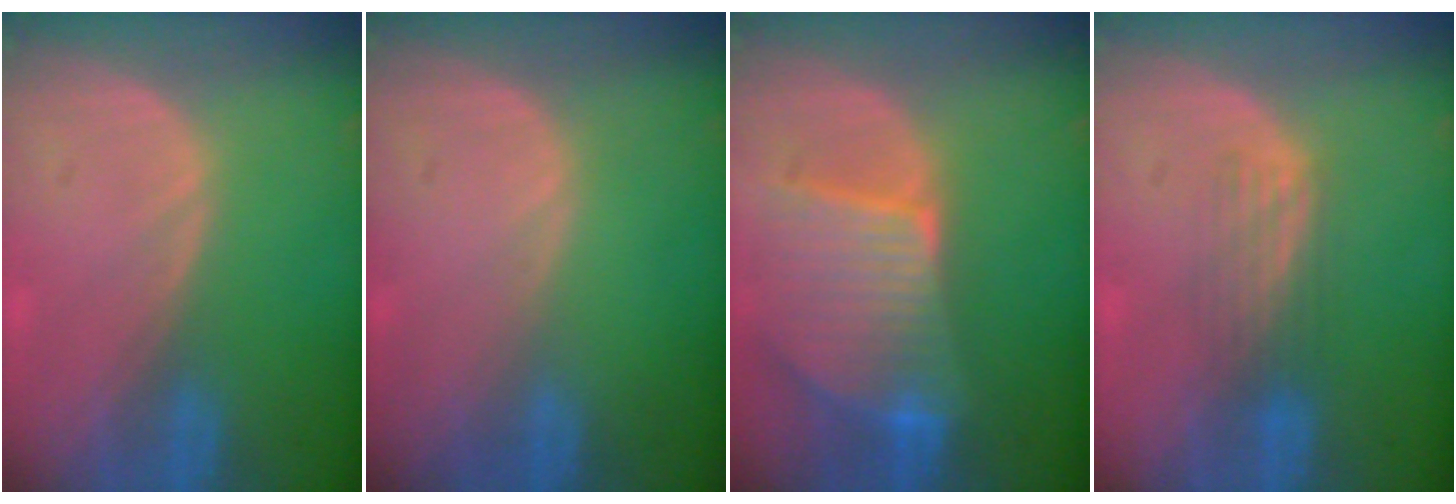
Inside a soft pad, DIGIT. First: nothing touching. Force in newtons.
{"total": 0.0}
{"total": 9.6, "press": 8.4, "slide": 4.6}
{"total": 3.3, "press": 3.3, "slide": 0.0}